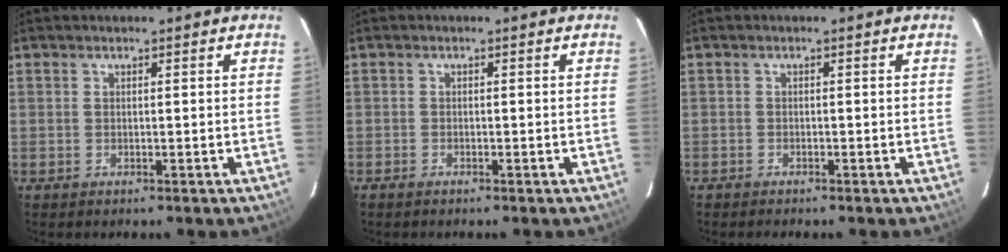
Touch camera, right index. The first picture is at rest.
{"total": 0.8, "force": [-0.7, 0.3, 0.1], "torque": [-0.007, 0.000, -0.015]}
{"total": 1.0, "force": [-1.0, 0.3, 0.0], "torque": [-0.011, 0.001, -0.019]}